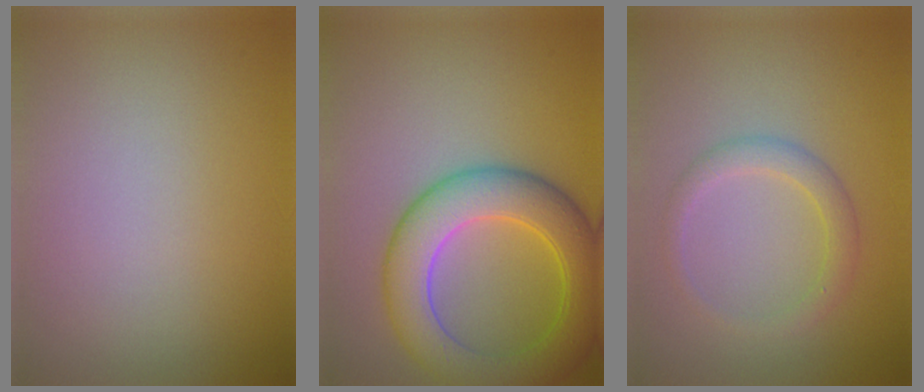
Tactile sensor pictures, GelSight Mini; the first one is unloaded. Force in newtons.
{"total": 7.8, "press": 7.8, "slide": 0.3}
{"total": 2.0, "press": 2.0, "slide": 0.2}